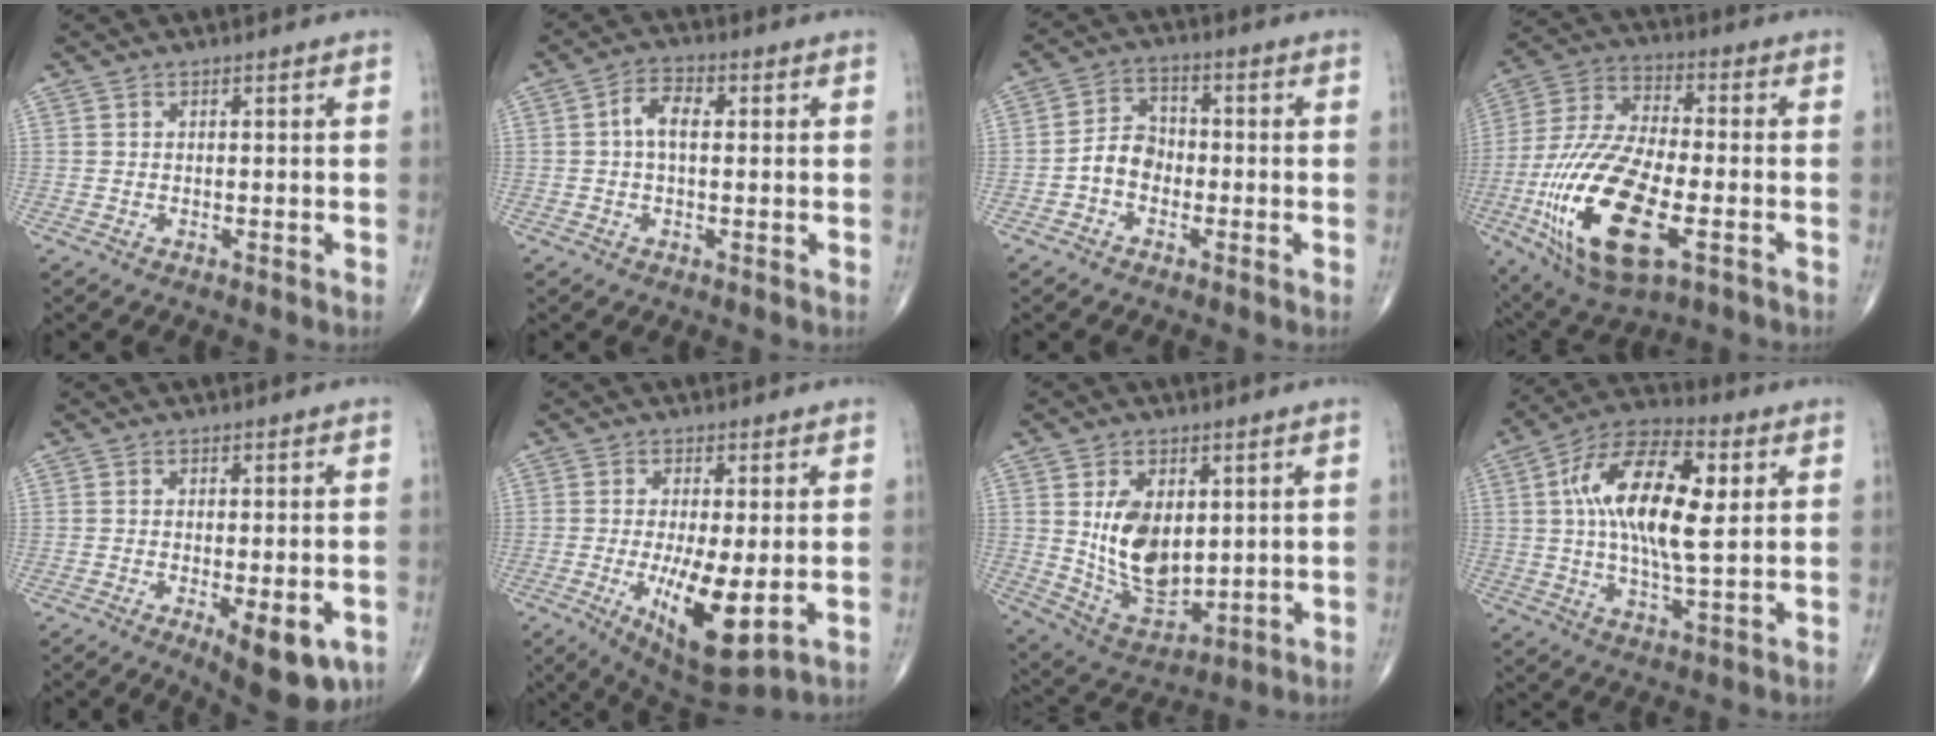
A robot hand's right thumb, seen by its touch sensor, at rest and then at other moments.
{"total": 5.4, "force": [0.8, 2.9, 4.4], "torque": [-0.080, 0.017, 0.009]}
{"total": 5.7, "force": [-1.8, 4.3, 3.2], "torque": [-0.040, 0.026, -0.045]}
{"total": 23.9, "force": [-7.2, 10.2, 20.3], "torque": [-0.431, 0.000, -0.121]}
{"total": 10.3, "force": [-4.2, 3.7, 8.7], "torque": [-0.105, -0.005, -0.052]}
{"total": 12.4, "force": [-2.5, 4.0, 11.5], "torque": [-0.198, -0.027, -0.029]}
{"total": 13.5, "force": [2.1, 8.3, 10.5], "torque": [-0.156, -0.020, 0.057]}
{"total": 18.5, "force": [3.5, 7.8, 16.4], "torque": [-0.286, 0.012, 0.052]}